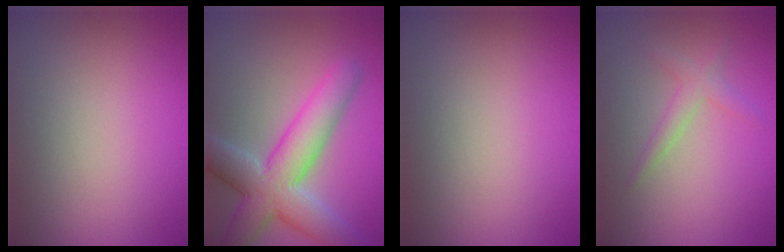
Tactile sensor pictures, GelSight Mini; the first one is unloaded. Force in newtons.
{"total": 8.5, "press": 8.5, "slide": 0.7}
{"total": 0.0}
{"total": 1.9, "press": 1.9, "slide": 0.1}